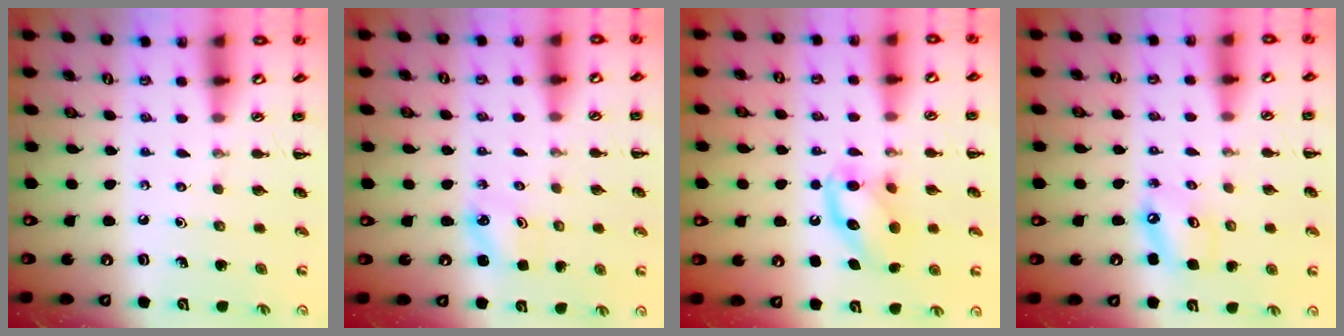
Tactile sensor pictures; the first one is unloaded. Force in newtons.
{"total": 2.5, "press": 2.4, "slide": 0.8}
{"total": 13.3, "press": 13.2, "slide": 1.7}
{"total": 5.3, "press": 5.3, "slide": 0.9}